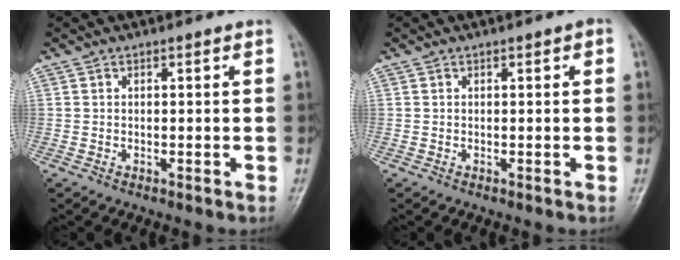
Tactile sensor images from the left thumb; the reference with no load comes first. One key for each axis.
{"total": 1.1, "fx": 0.2, "fy": 0.4, "fz": 1.1, "tx": -0.015, "ty": 0.002, "tz": 0.001}